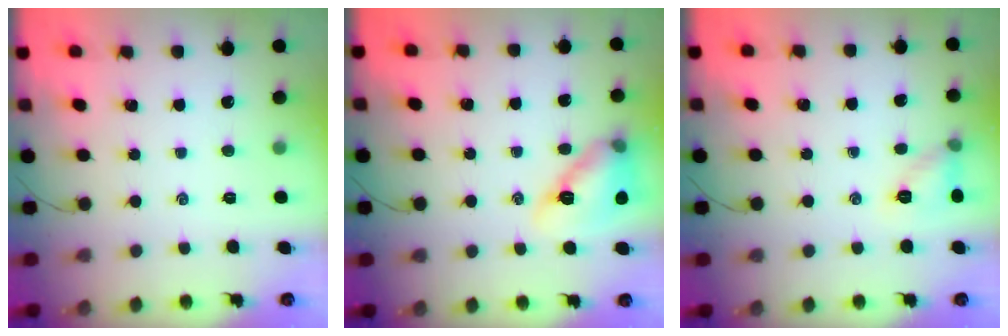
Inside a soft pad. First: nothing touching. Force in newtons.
{"total": 13.7, "press": 13.2, "slide": 3.5}
{"total": 7.5, "press": 7.4, "slide": 1.4}